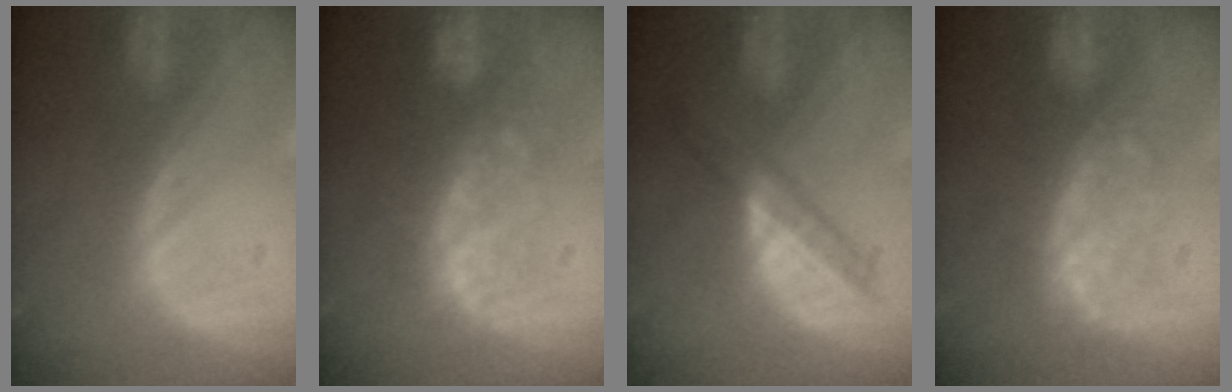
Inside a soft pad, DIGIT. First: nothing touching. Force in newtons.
{"total": 9.1, "press": 8.0, "slide": 4.5}
{"total": 5.8, "press": 5.2, "slide": 2.6}
{"total": 8.1, "press": 7.5, "slide": 3.0}